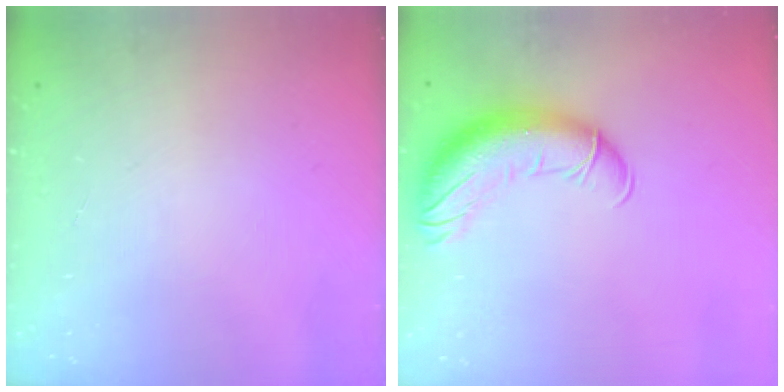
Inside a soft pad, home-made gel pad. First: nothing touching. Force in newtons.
{"total": 14.8, "press": 14.3, "slide": 3.6}